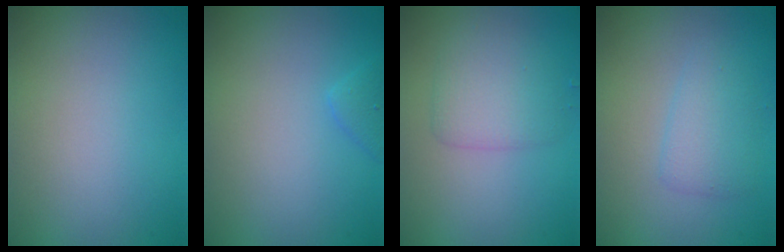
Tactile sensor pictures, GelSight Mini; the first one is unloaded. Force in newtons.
{"total": 1.2, "press": 1.2, "slide": 0.1}
{"total": 2.9, "press": 2.9, "slide": 0.0}
{"total": 2.2, "press": 2.2, "slide": 0.0}